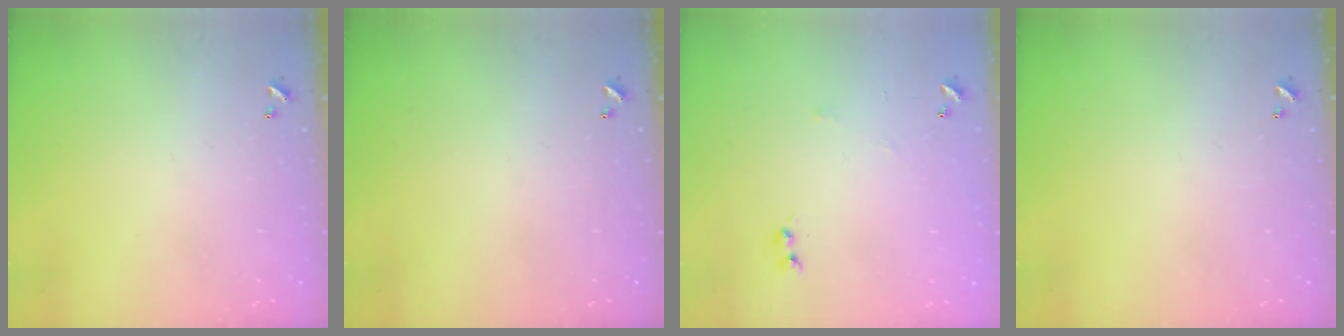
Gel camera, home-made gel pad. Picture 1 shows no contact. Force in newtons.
{"total": 0.0}
{"total": 6.1, "press": 6.1, "slide": 0.8}
{"total": 0.0}